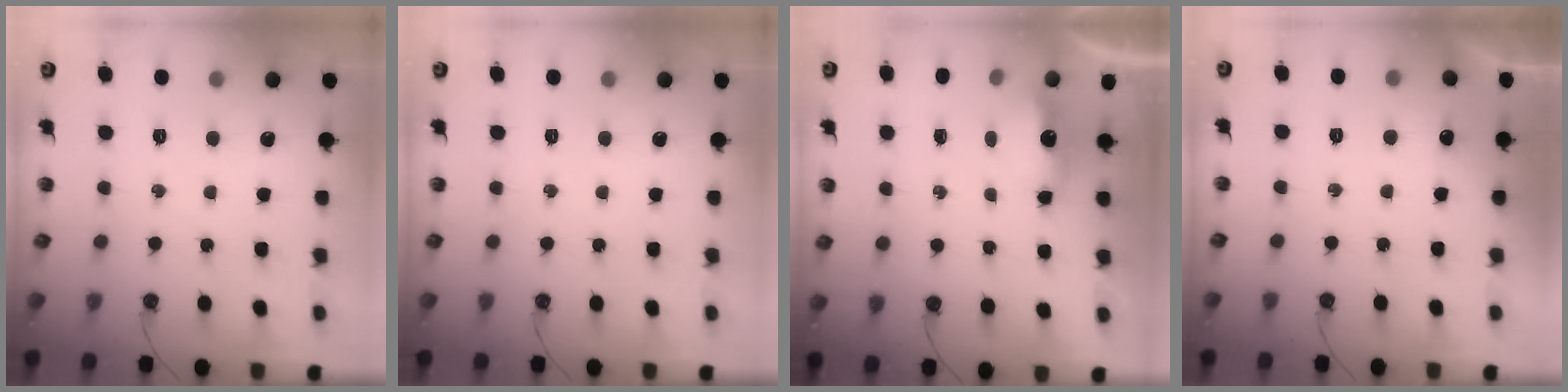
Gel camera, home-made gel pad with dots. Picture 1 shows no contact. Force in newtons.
{"total": 0.0}
{"total": 4.2, "press": 4.2, "slide": 0.5}
{"total": 12.3, "press": 3.1, "slide": 11.9}